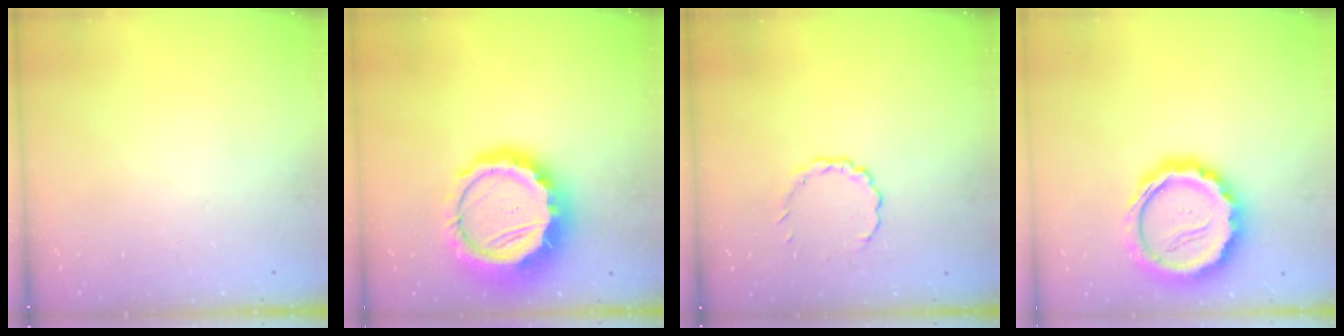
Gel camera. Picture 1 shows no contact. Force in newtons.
{"total": 17.7, "press": 17.4, "slide": 3.4}
{"total": 3.0, "press": 2.9, "slide": 0.9}
{"total": 19.7, "press": 19.4, "slide": 3.8}